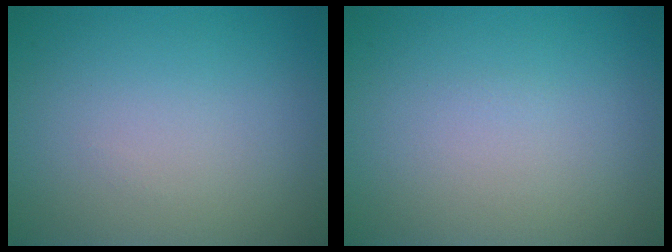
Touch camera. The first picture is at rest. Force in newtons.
{"total": 0.0}